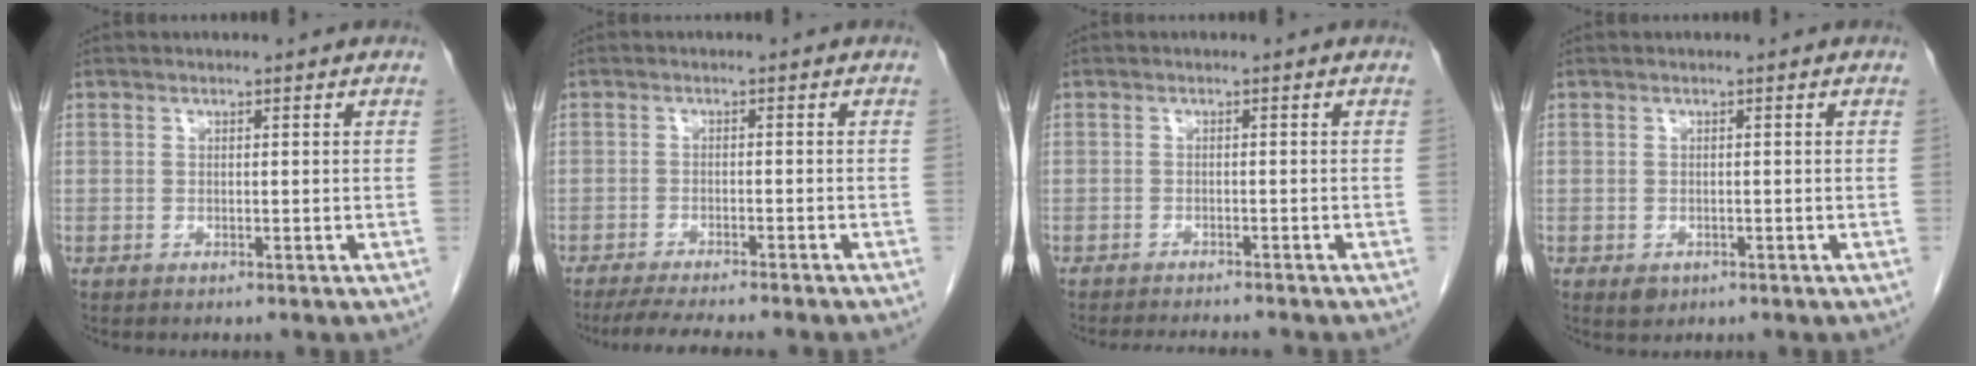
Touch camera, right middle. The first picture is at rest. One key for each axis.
{"total": 9.0, "fx": -7.8, "fy": 0.5, "fz": 4.5, "tx": -0.063, "ty": -0.017, "tz": -0.117}
{"total": 4.8, "fx": -4.6, "fy": 0.0, "fz": 1.4, "tx": -0.018, "ty": -0.013, "tz": -0.068}
{"total": 1.5, "fx": -0.7, "fy": 1.1, "fz": 0.6, "tx": -0.009, "ty": 0.002, "tz": -0.004}